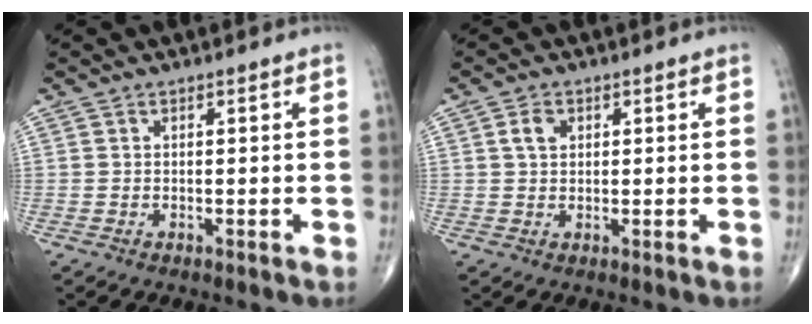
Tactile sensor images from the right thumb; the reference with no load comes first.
{"total": 2.6, "force": [0.8, 1.8, 1.6], "torque": [-0.026, 0.002, 0.014]}